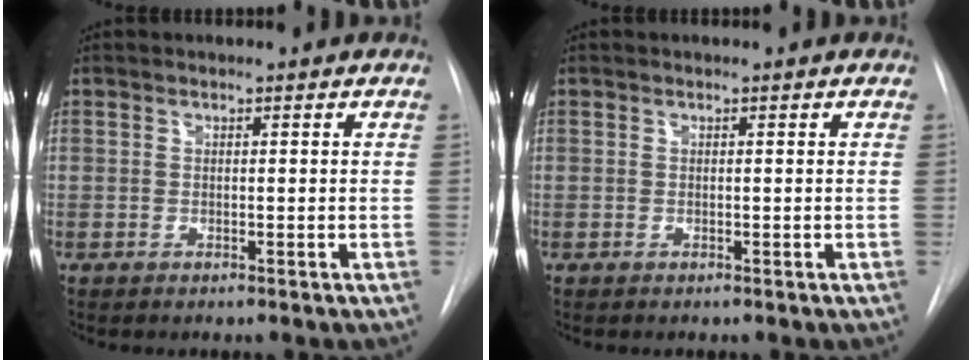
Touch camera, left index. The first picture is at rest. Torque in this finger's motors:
{"motor_torque": [0.00, 0.00, 0.00, 0.00]}